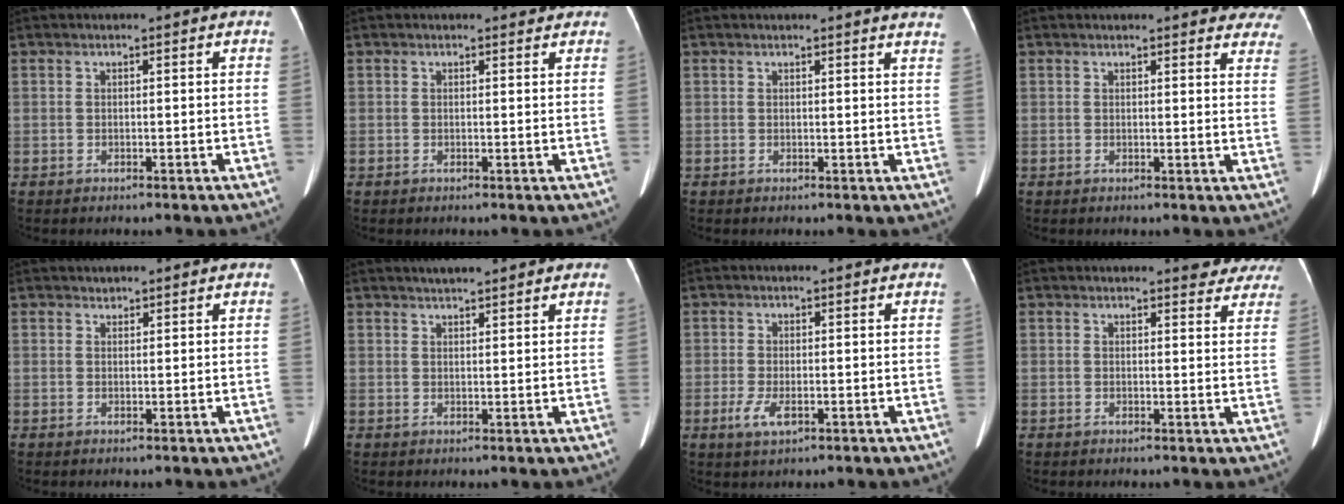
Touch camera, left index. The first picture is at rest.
{"total": 1.3, "force": [1.2, 0.5, 0.1], "torque": [-0.005, -0.001, 0.008]}
{"total": 4.7, "force": [4.5, -0.1, 1.4], "torque": [-0.012, -0.014, 0.022]}
{"total": 14.8, "force": [13.7, 3.3, 4.5], "torque": [-0.019, -0.034, 0.128]}
{"total": 0.6, "force": [0.5, 0.2, 0.0], "torque": [-0.002, 0.000, 0.007]}
{"total": 4.4, "force": [3.6, 0.8, 2.4], "torque": [-0.032, 0.022, 0.053]}
{"total": 3.3, "force": [-1.2, 1.2, 2.8], "torque": [-0.066, -0.007, -0.017]}
{"total": 6.6, "force": [6.1, 1.9, 1.7], "torque": [0.002, -0.013, 0.044]}